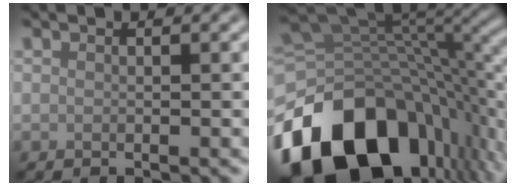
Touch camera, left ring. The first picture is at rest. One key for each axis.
{"total": 16.8, "fx": -7.6, "fy": 10.7, "fz": 10.5, "tx": -0.204, "ty": -0.023, "tz": -0.118}